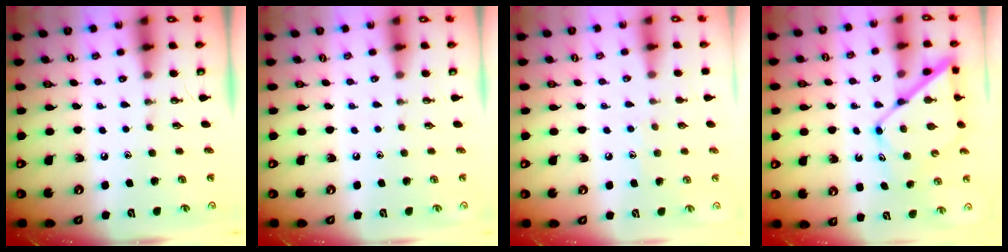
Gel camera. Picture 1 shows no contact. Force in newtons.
{"total": 0.0}
{"total": 5.4, "press": 5.4, "slide": 0.7}
{"total": 12.8, "press": 12.8, "slide": 1.1}